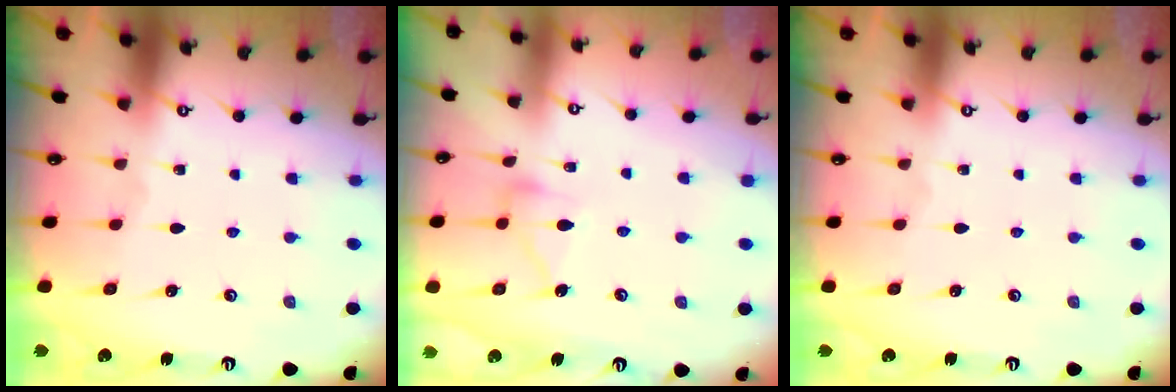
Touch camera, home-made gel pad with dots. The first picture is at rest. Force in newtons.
{"total": 10.8, "press": 10.8, "slide": 0.6}
{"total": 0.0}